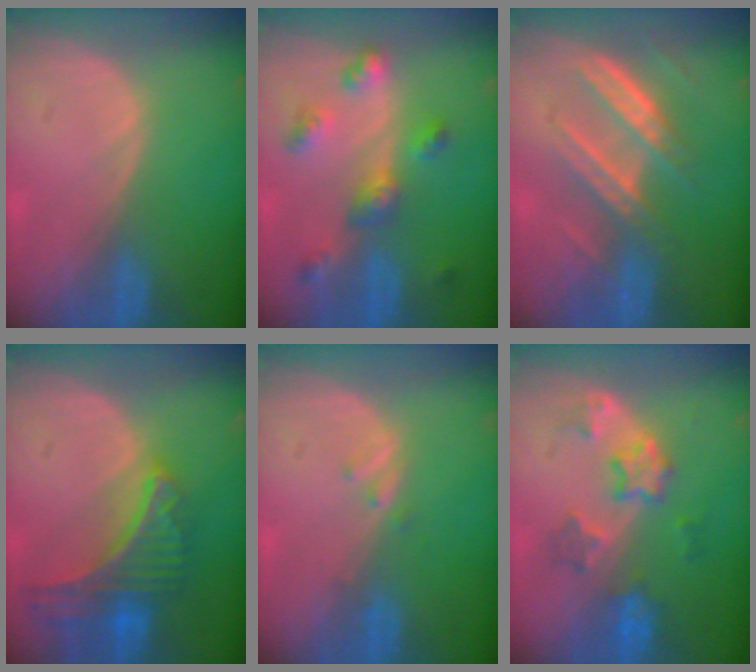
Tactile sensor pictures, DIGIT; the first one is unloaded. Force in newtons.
{"total": 6.6, "press": 5.8, "slide": 3.1}
{"total": 7.6, "press": 6.9, "slide": 3.3}
{"total": 9.0, "press": 7.9, "slide": 4.3}
{"total": 1.1, "press": 1.1, "slide": 0.1}
{"total": 5.8, "press": 5.8, "slide": 0.2}